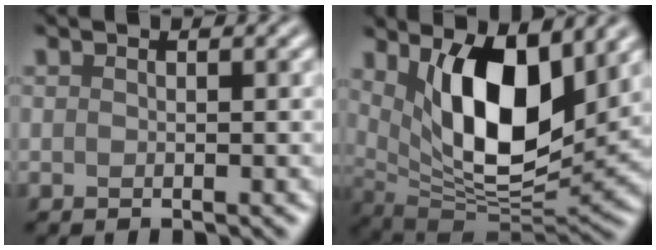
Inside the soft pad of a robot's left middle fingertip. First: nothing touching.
{"total": 10.5, "force": [3.6, 4.5, 8.7], "torque": [-0.141, -0.024, 0.065]}